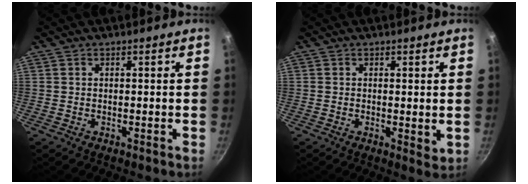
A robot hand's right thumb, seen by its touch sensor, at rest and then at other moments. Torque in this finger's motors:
{"motor_torque": [-0.67, -0.13, -0.19, -0.03, 0.04]}